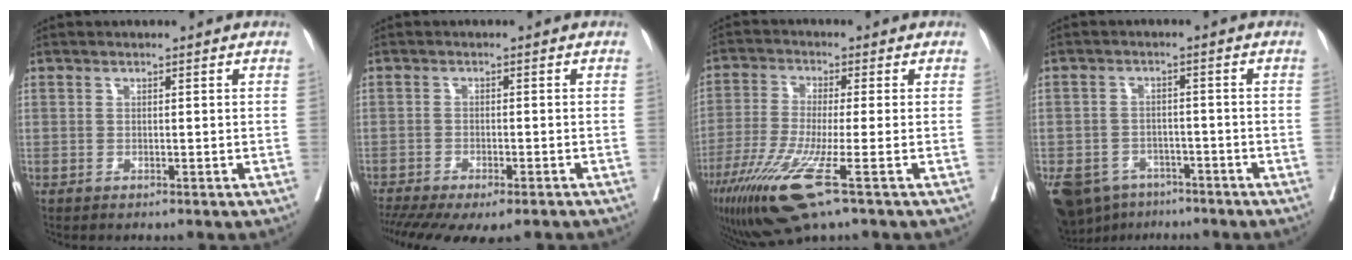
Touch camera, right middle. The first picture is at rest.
{"total": 12.8, "force": [-9.8, 3.6, 7.4], "torque": [-0.156, -0.017, -0.140]}
{"total": 12.2, "force": [-6.1, 0.6, 10.6], "torque": [-0.212, -0.040, -0.111]}
{"total": 12.1, "force": [-8.0, 8.0, 4.5], "torque": [-0.115, -0.004, -0.108]}